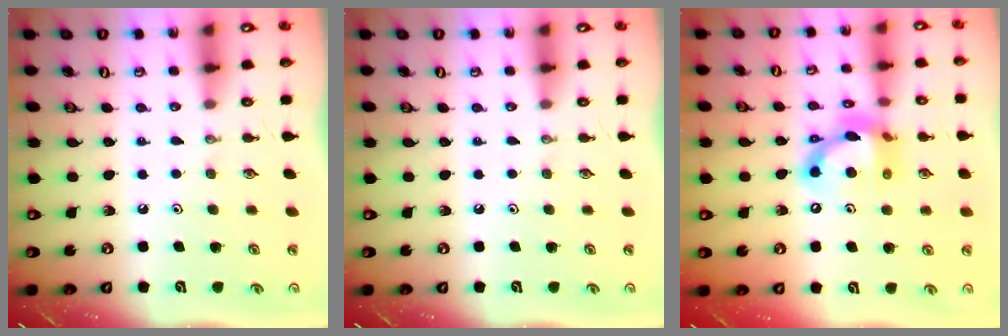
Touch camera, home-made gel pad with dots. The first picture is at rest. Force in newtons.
{"total": 0.0}
{"total": 13.7, "press": 13.7, "slide": 0.5}